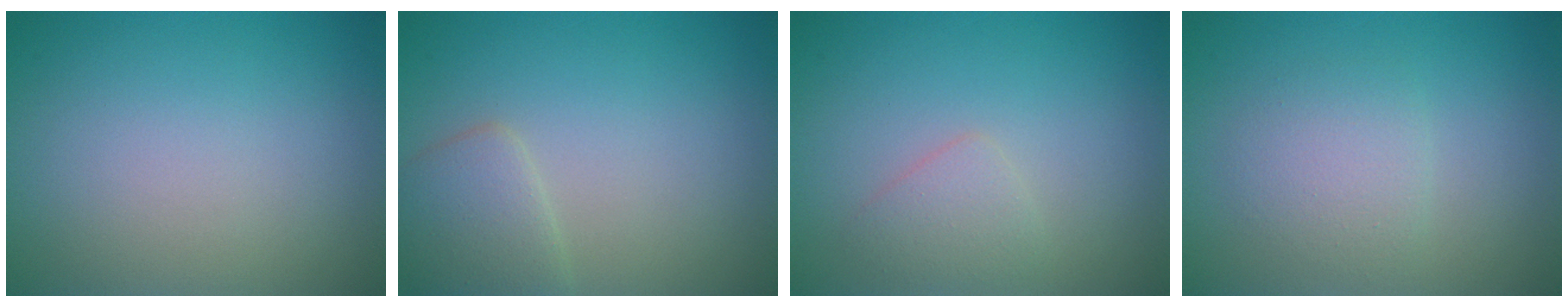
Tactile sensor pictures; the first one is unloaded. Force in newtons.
{"total": 2.6, "press": 2.6, "slide": 0.1}
{"total": 1.6, "press": 1.6, "slide": 0.1}
{"total": 2.3, "press": 2.3, "slide": 0.1}